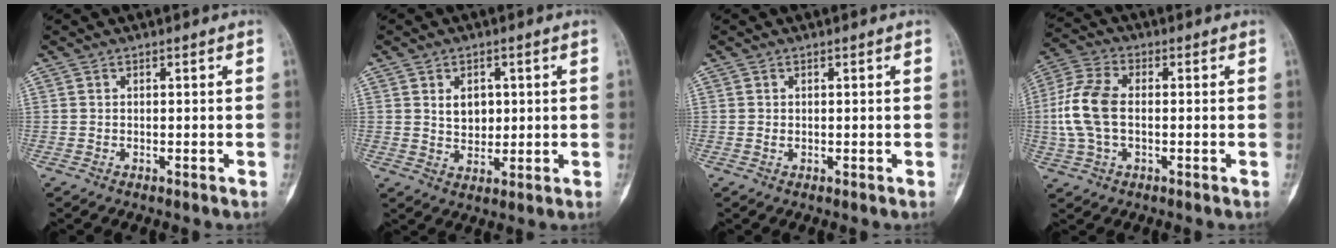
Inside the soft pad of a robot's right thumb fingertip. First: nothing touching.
{"total": 5.1, "force": [1.3, 3.7, 3.3], "torque": [-0.028, -0.009, 0.025]}
{"total": 0.0}
{"total": 10.8, "force": [-0.3, 6.3, 8.8], "torque": [-0.198, 0.019, -0.010]}